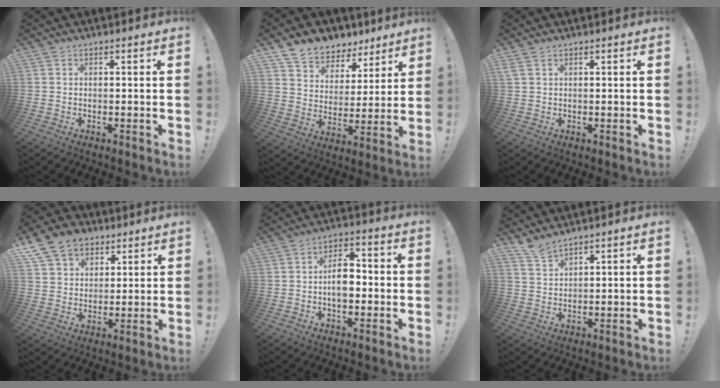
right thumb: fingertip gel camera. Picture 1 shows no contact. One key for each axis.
{"total": 8.6, "fx": 6.8, "fy": 5.2, "fz": 1.1, "tx": -0.028, "ty": -0.059, "tz": 0.130}
{"total": 1.7, "fx": 1.0, "fy": 0.8, "fz": 1.1, "tx": -0.027, "ty": 0.002, "tz": 0.021}
{"total": 12.6, "fx": 7.1, "fy": 9.4, "fz": 4.5, "tx": -0.073, "ty": -0.038, "tz": 0.142}
{"total": 9.0, "fx": -1.1, "fy": 5.7, "fz": 6.9, "tx": -0.110, "ty": 0.016, "tz": -0.023}
{"total": 4.8, "fx": 4.3, "fy": 1.0, "fz": 1.7, "tx": -0.035, "ty": -0.026, "tz": 0.081}